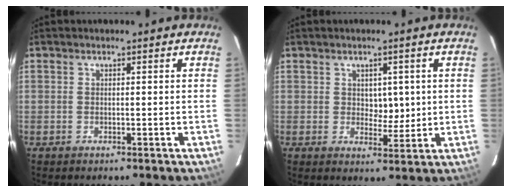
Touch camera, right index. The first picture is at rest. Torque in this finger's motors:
{"motor_torque": [-0.12, -0.12, -0.06, 0.00]}